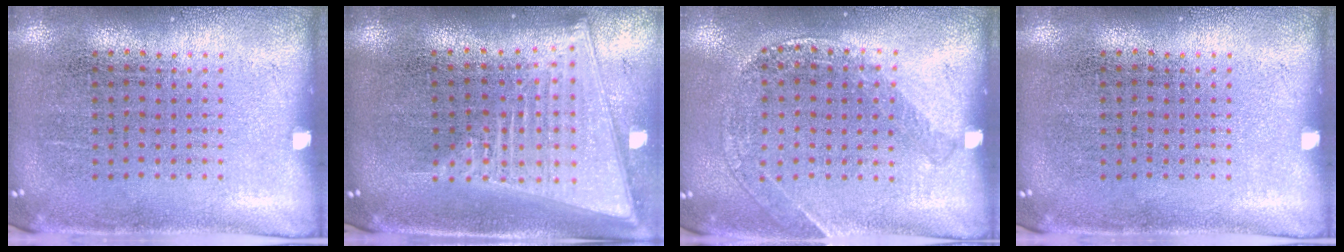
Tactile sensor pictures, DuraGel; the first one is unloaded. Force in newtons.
{"total": 2.2, "press": 1.8, "slide": 1.2}
{"total": 1.2, "press": 1.2, "slide": 0.1}
{"total": 0.0}